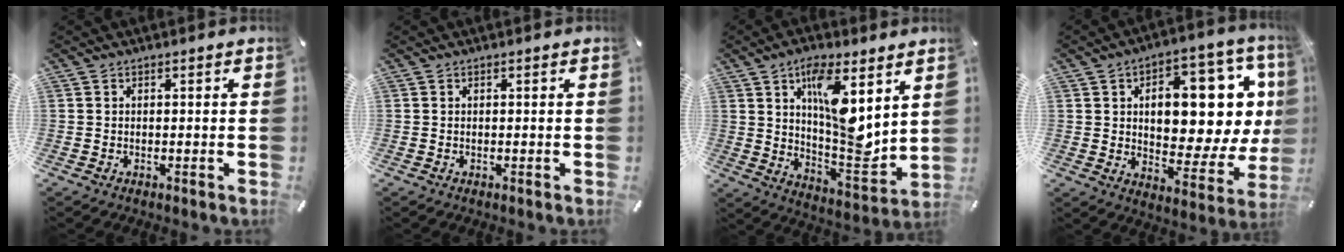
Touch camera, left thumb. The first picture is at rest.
{"total": 0.0}
{"total": 14.4, "force": [6.3, 5.4, 11.8], "torque": [-0.179, -0.047, 0.104]}
{"total": 19.3, "force": [5.4, 10.5, 15.2], "torque": [-0.191, -0.043, 0.087]}